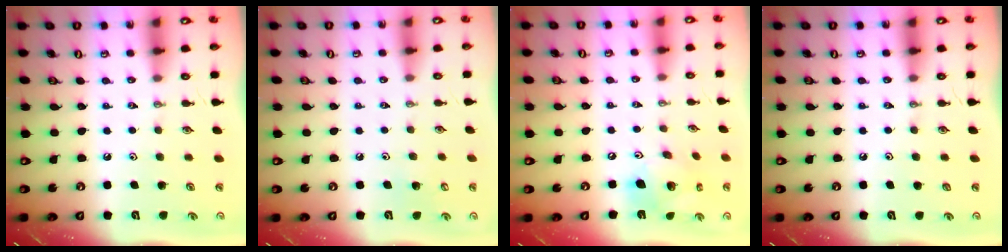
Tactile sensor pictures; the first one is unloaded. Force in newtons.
{"total": 4.5, "press": 4.4, "slide": 0.4}
{"total": 15.2, "press": 15.1, "slide": 2.1}
{"total": 1.4, "press": 0.2, "slide": 1.4}